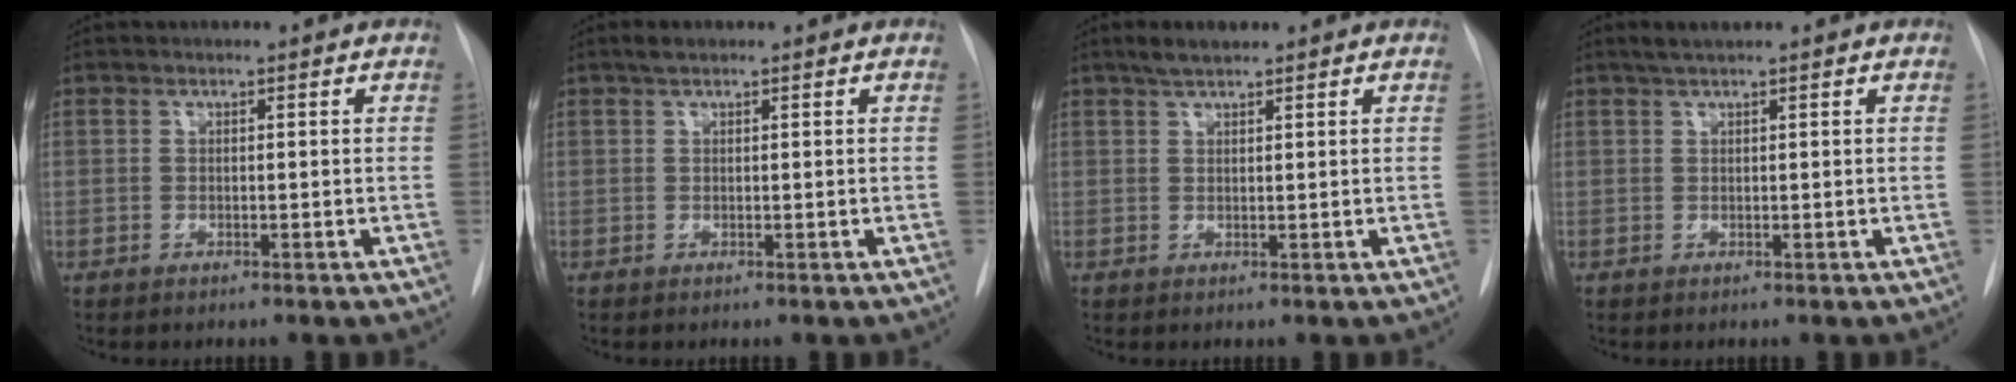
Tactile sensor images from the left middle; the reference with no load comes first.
{"total": 1.3, "force": [1.0, 0.5, 0.7], "torque": [-0.019, 0.009, 0.017]}
{"total": 2.8, "force": [2.2, 0.6, 1.6], "torque": [-0.035, 0.006, 0.040]}
{"total": 1.9, "force": [1.5, 0.1, 1.2], "torque": [-0.027, 0.008, 0.027]}